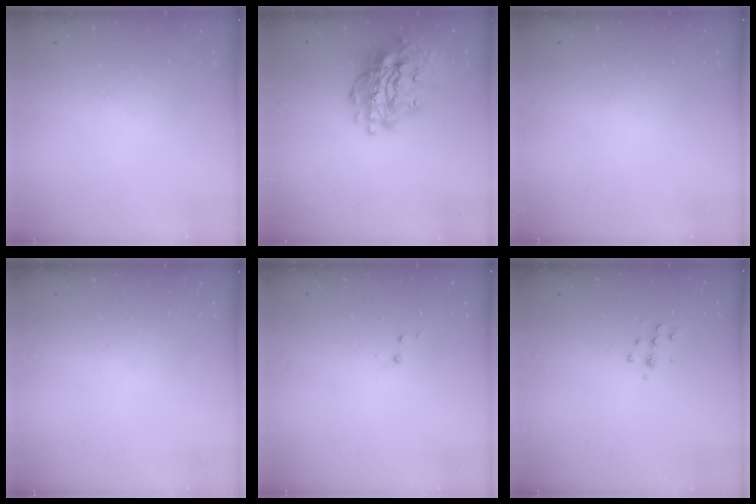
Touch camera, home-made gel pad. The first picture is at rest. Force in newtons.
{"total": 19.1, "press": 19.0, "slide": 1.9}
{"total": 0.0}
{"total": 0.0}
{"total": 2.9, "press": 2.8, "slide": 0.4}
{"total": 5.4, "press": 5.4, "slide": 0.6}